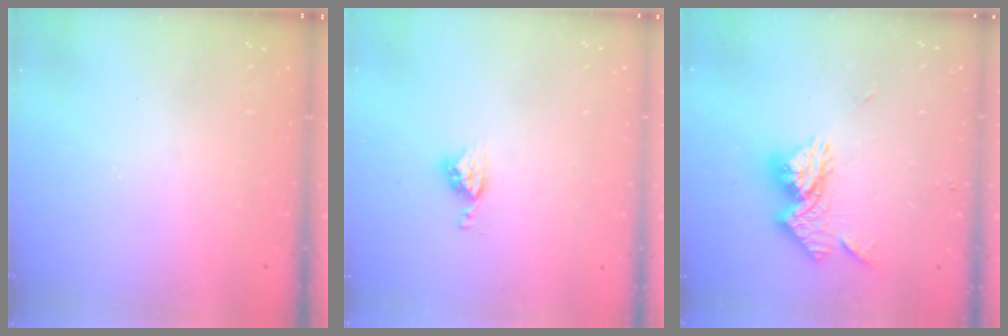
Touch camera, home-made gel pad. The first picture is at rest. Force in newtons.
{"total": 5.3, "press": 5.3, "slide": 0.1}
{"total": 12.6, "press": 12.6, "slide": 1.1}